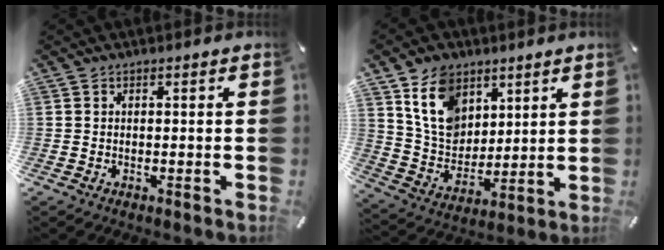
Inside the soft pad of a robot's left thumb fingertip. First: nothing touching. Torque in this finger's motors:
{"motor_torque": [0.59, 0.44, 1.39, -1.38, 0.17]}